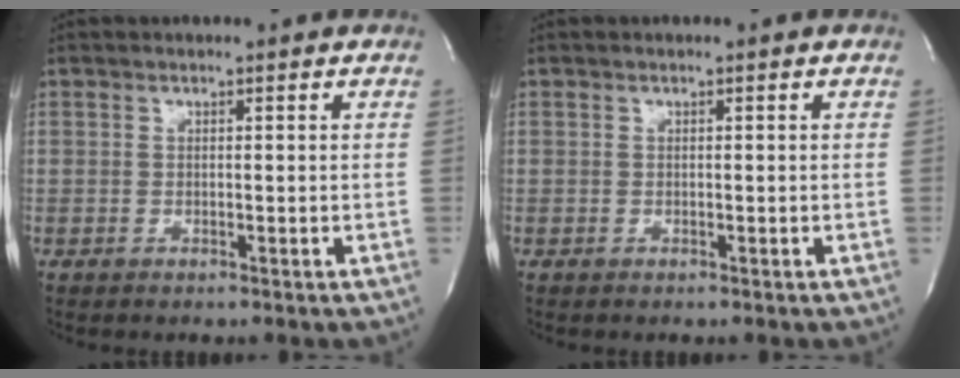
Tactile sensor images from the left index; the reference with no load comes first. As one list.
[{"total": 0.0}]